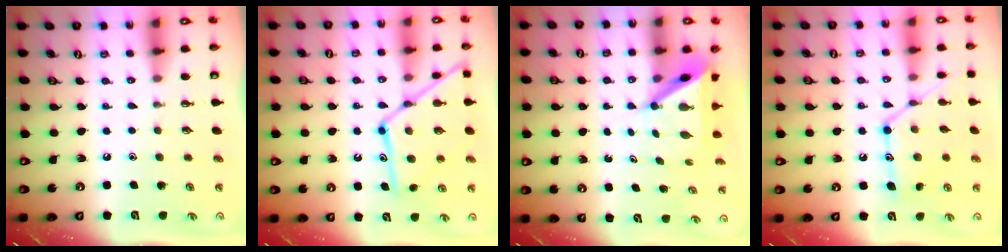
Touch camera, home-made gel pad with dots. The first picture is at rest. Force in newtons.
{"total": 15.9, "press": 15.9, "slide": 1.1}
{"total": 6.3, "press": 6.3, "slide": 0.6}
{"total": 15.2, "press": 15.1, "slide": 1.1}